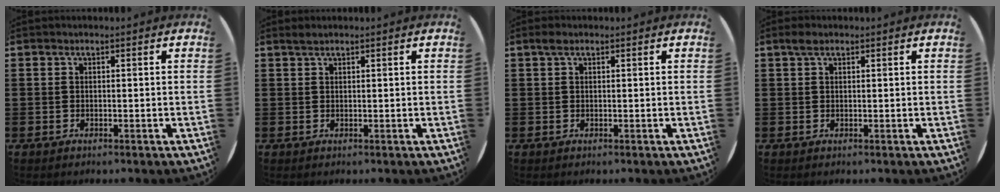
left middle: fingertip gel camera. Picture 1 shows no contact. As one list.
[{"total": 0.7, "force": [0.7, 0.0, 0.2], "torque": [-0.005, 0.000, 0.014]}, {"total": 0.8, "force": [0.5, 0.5, 0.5], "torque": [-0.011, 0.005, 0.009]}, {"total": 1.3, "force": [0.9, 0.7, 0.7], "torque": [-0.009, 0.002, 0.014]}]